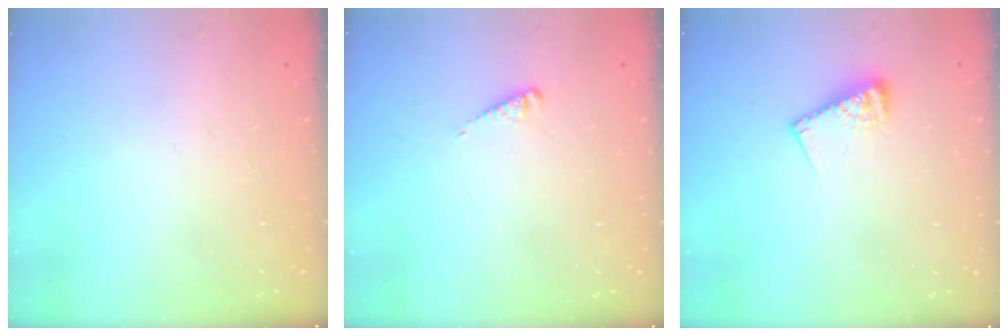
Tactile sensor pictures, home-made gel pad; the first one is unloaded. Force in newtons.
{"total": 3.1, "press": 3.1, "slide": 0.3}
{"total": 7.7, "press": 7.7, "slide": 0.8}